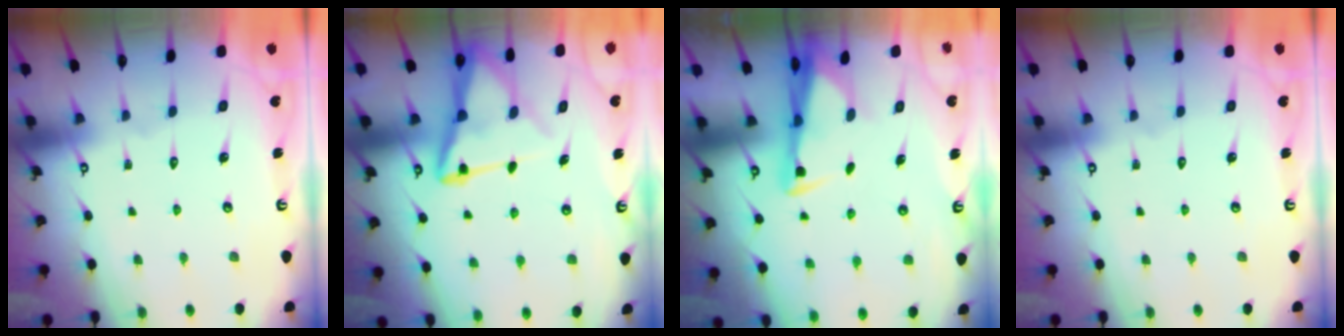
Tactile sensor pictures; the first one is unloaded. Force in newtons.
{"total": 12.1, "press": 12.0, "slide": 1.4}
{"total": 2.9, "press": 2.9, "slide": 0.6}
{"total": 0.0}